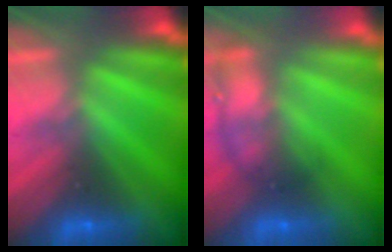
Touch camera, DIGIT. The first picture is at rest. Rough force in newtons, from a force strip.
{"total": 1.9}